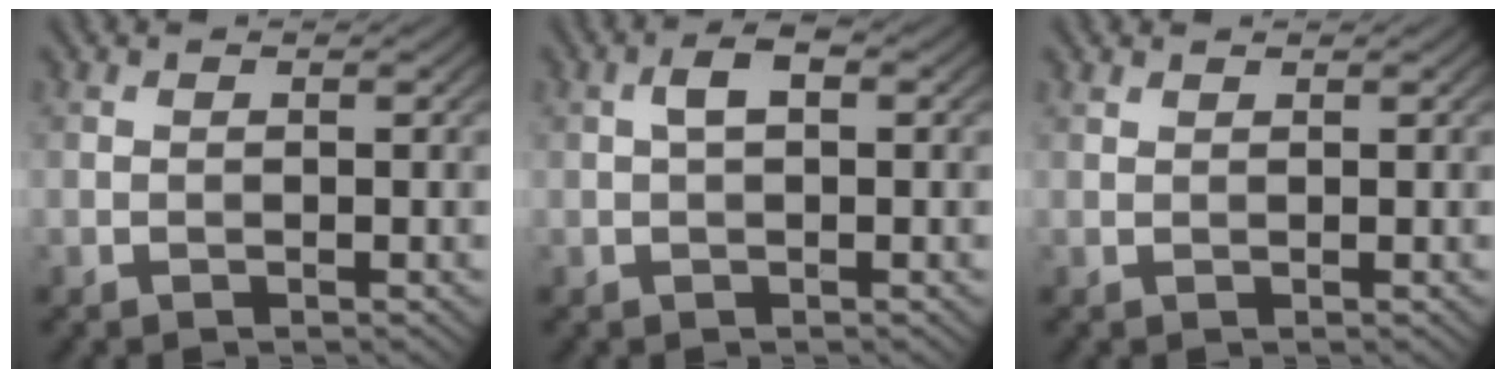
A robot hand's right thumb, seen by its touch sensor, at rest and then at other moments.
{"total": 2.7, "force": [0.5, 1.2, 2.3], "torque": [-0.042, 0.009, 0.004]}
{"total": 0.7, "force": [0.7, 0.2, 0.1], "torque": [-0.005, 0.001, 0.016]}